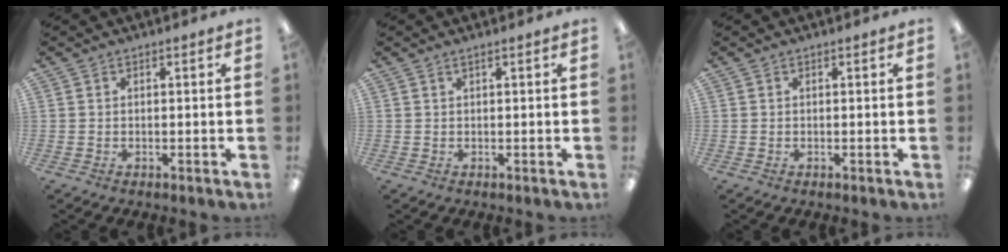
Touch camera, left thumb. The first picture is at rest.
{"total": 0.7, "force": [0.4, 0.0, 0.6], "torque": [-0.013, 0.001, 0.007]}
{"total": 0.0}